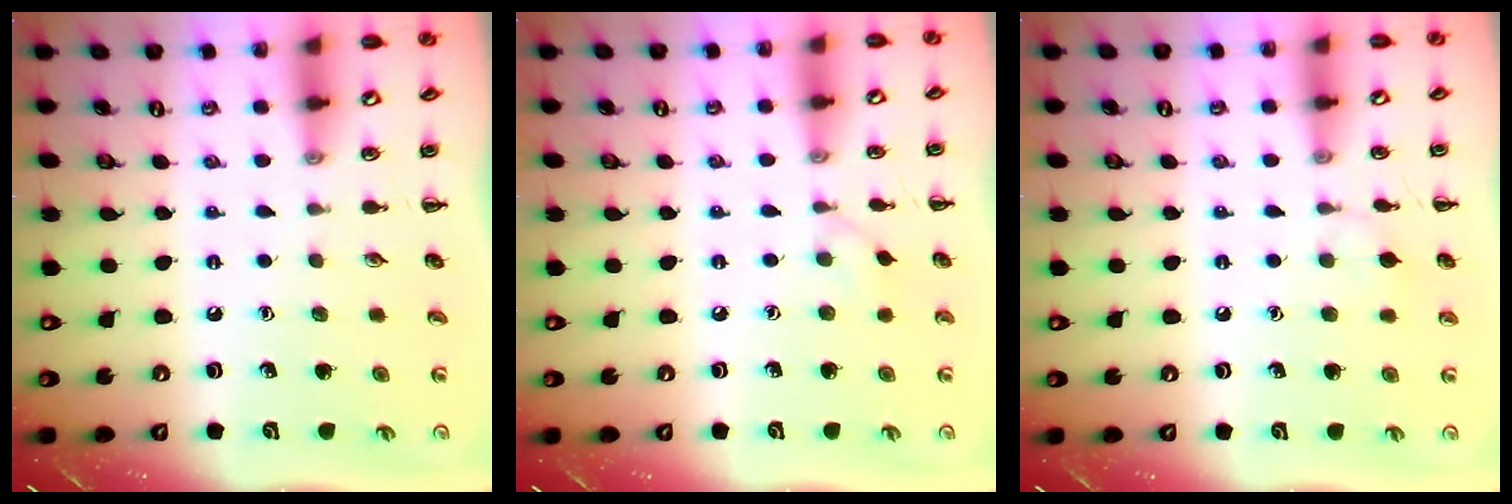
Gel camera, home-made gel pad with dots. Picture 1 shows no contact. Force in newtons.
{"total": 2.7, "press": 2.5, "slide": 1.2}
{"total": 5.9, "press": 5.7, "slide": 1.8}